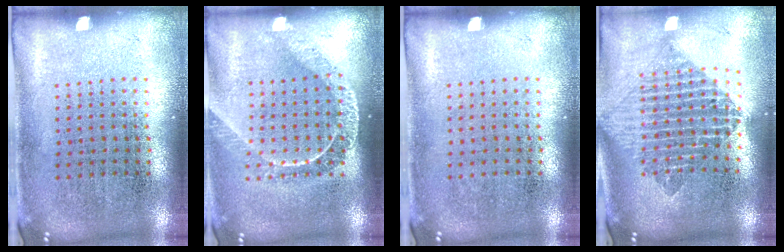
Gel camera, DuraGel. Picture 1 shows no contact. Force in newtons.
{"total": 1.7, "press": 1.5, "slide": 0.9}
{"total": 0.0}
{"total": 2.0, "press": 1.7, "slide": 1.1}